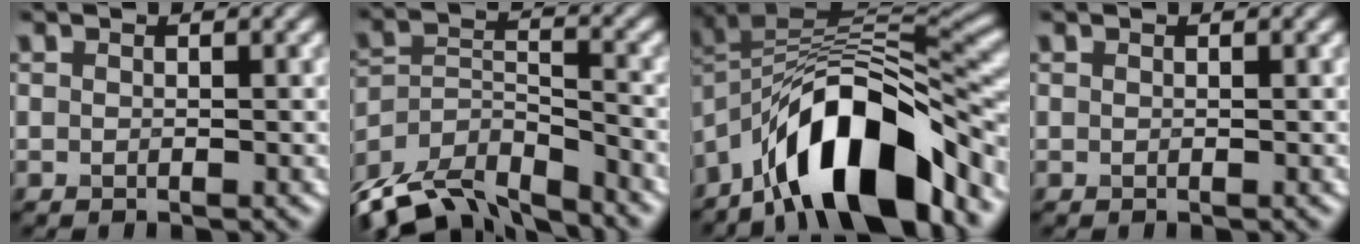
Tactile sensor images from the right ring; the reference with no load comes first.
{"total": 11.8, "force": [-10.1, 4.1, 4.6], "torque": [-0.094, -0.016, -0.165]}
{"total": 12.9, "force": [-6.9, 5.0, 9.7], "torque": [-0.139, 0.017, -0.126]}
{"total": 0.0}